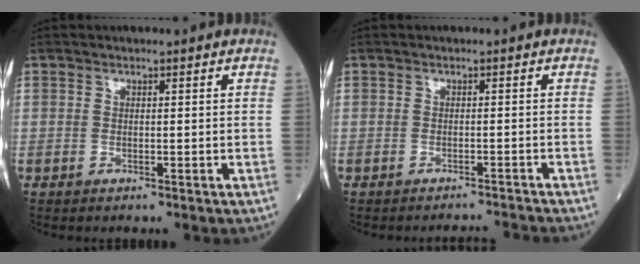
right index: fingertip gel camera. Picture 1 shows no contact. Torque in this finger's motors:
{"motor_torque": [-0.30, -0.19, 0.05, 0.03]}